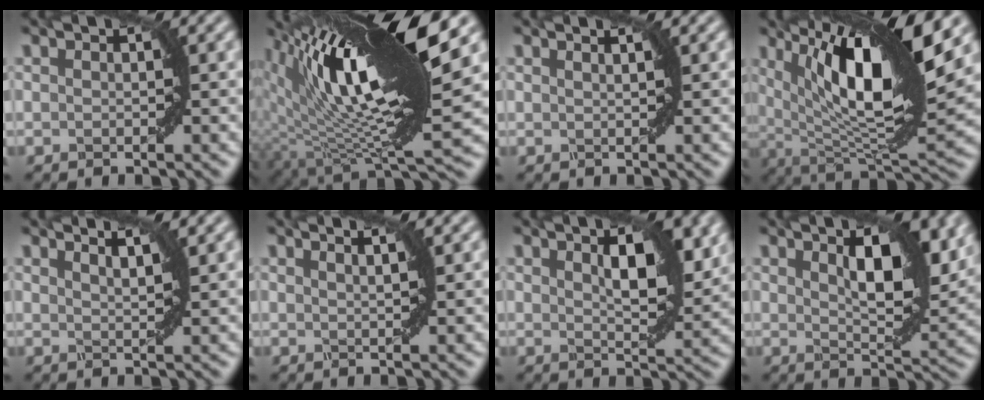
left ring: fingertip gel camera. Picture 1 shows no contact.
{"total": 15.8, "force": [5.5, 4.7, 14.0], "torque": [-0.244, 0.004, 0.102]}
{"total": 1.6, "force": [1.1, 0.5, 1.1], "torque": [0.002, -0.003, -0.002]}
{"total": 13.6, "force": [5.0, 3.8, 12.1], "torque": [-0.191, 0.001, 0.088]}
{"total": 2.9, "force": [2.3, 0.6, 1.5], "torque": [-0.002, 0.005, 0.012]}
{"total": 2.7, "force": [1.9, 0.9, 1.7], "torque": [-0.001, 0.008, -0.004]}
{"total": 5.3, "force": [2.3, 1.8, 4.4], "torque": [-0.069, 0.000, 0.038]}
{"total": 6.7, "force": [2.9, 2.4, 5.5], "torque": [-0.084, -0.003, 0.049]}